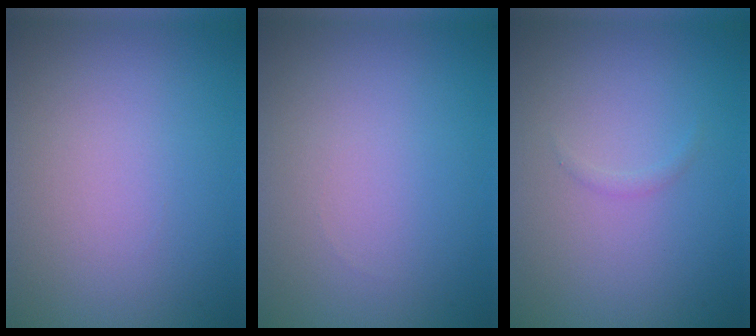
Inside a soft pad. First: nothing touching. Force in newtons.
{"total": 0.0}
{"total": 0.5, "press": 0.5, "slide": 0.0}